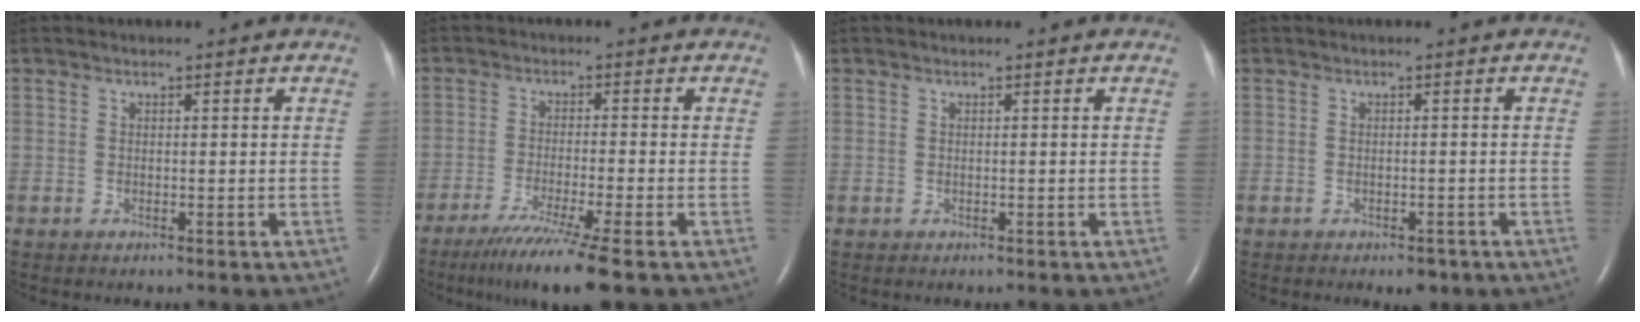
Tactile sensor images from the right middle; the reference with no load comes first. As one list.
[{"total": 9.4, "force": [-6.6, -1.4, 6.6], "torque": [-0.111, -0.032, -0.108]}, {"total": 0.0}, {"total": 2.3, "force": [-1.5, 1.1, 1.3], "torque": [-0.014, 0.000, -0.013]}]